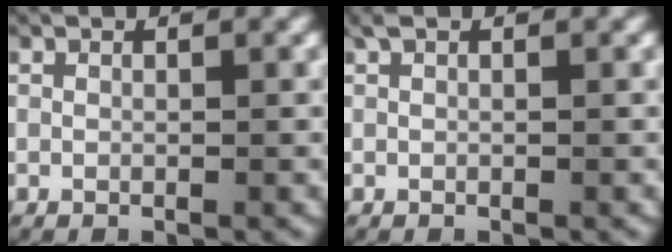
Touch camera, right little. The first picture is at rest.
{"total": 0.5, "force": [0.4, 0.1, 0.3], "torque": [-0.012, 0.005, 0.007]}